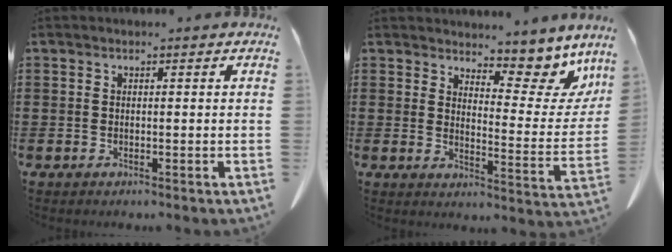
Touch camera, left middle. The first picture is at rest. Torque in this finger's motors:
{"motor_torque": [0.10, -0.14, 0.10, 0.03]}